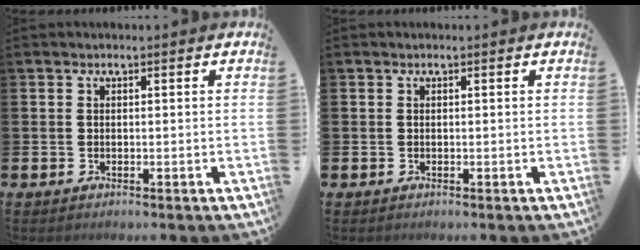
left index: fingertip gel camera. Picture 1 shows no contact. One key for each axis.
{"total": 0.0}